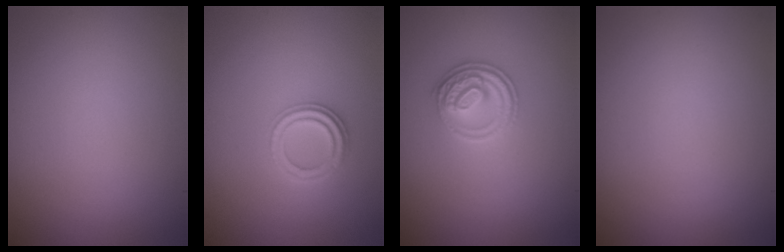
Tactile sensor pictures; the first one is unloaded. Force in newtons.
{"total": 2.3, "press": 2.2, "slide": 0.5}
{"total": 2.8, "press": 2.7, "slide": 0.5}
{"total": 0.0}